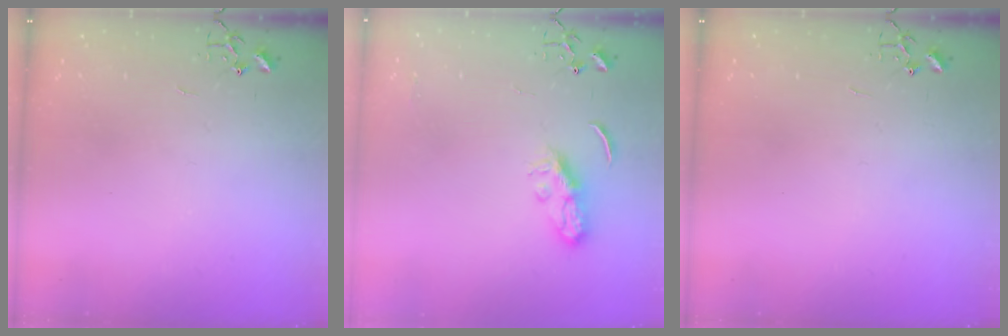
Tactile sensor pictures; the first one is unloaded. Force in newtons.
{"total": 6.7, "press": 6.7, "slide": 0.5}
{"total": 0.0}